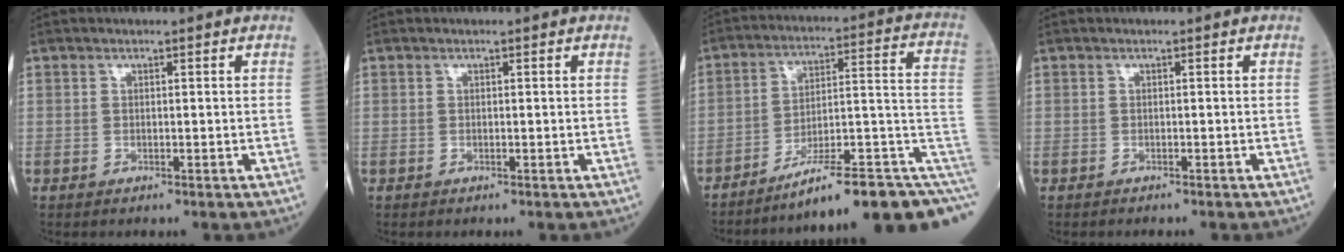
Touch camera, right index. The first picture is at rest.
{"total": 0.0}
{"total": 17.7, "force": [-10.8, 1.8, 14.0], "torque": [-0.121, 0.058, -0.156]}
{"total": 1.1, "force": [-1.0, 0.2, 0.4], "torque": [-0.009, -0.002, -0.014]}